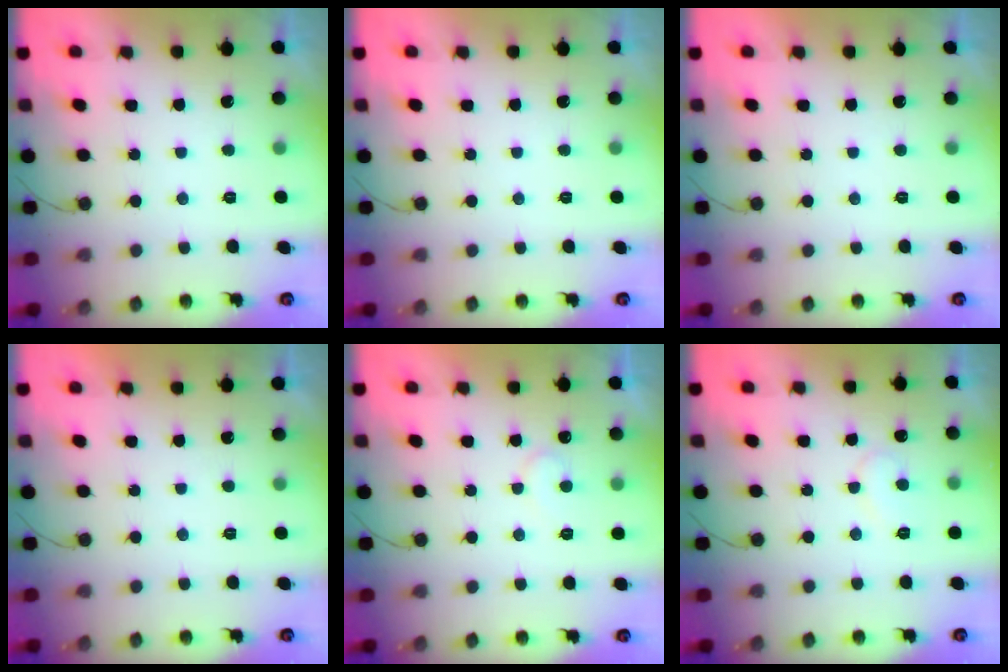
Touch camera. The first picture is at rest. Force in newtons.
{"total": 0.0}
{"total": 1.7, "press": 1.7, "slide": 0.1}
{"total": 1.9, "press": 1.9, "slide": 0.1}
{"total": 6.3, "press": 6.3, "slide": 0.4}
{"total": 6.4, "press": 6.4, "slide": 0.5}